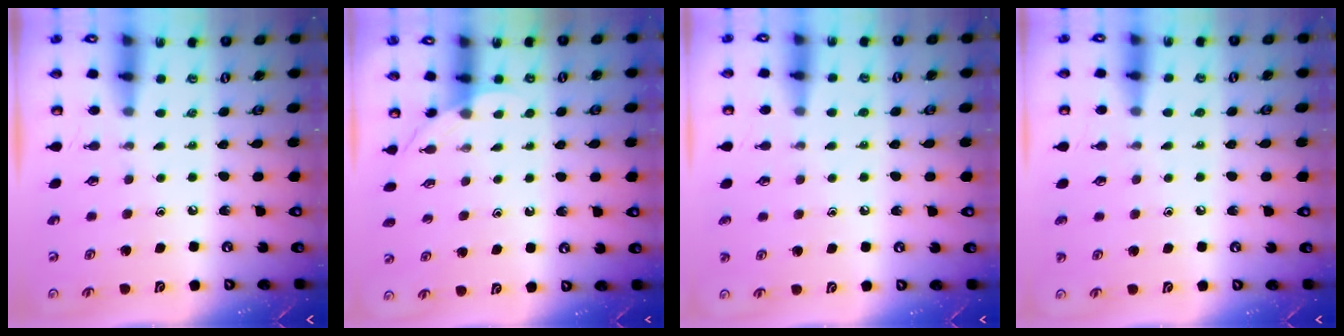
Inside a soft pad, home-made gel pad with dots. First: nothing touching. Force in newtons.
{"total": 3.1, "press": 3.1, "slide": 0.3}
{"total": 4.5, "press": 4.5, "slide": 0.5}
{"total": 2.4, "press": 2.4, "slide": 0.2}